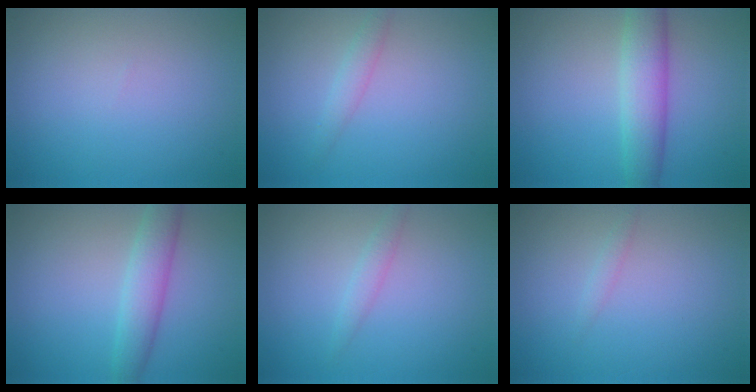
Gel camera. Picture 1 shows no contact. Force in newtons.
{"total": 1.4, "press": 1.4, "slide": 0.1}
{"total": 4.5, "press": 4.5, "slide": 0.1}
{"total": 3.4, "press": 3.4, "slide": 0.3}
{"total": 1.2, "press": 1.2, "slide": 0.1}
{"total": 0.7, "press": 0.7, "slide": 0.1}